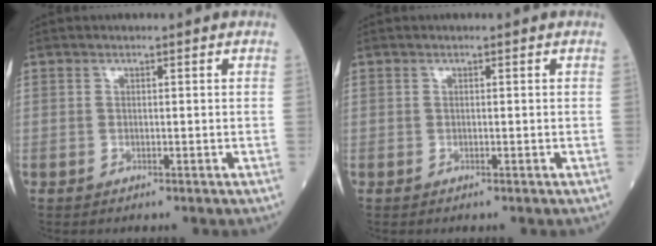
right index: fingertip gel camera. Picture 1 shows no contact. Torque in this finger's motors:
{"motor_torque": [0.00, 0.00, 0.00, -0.01]}